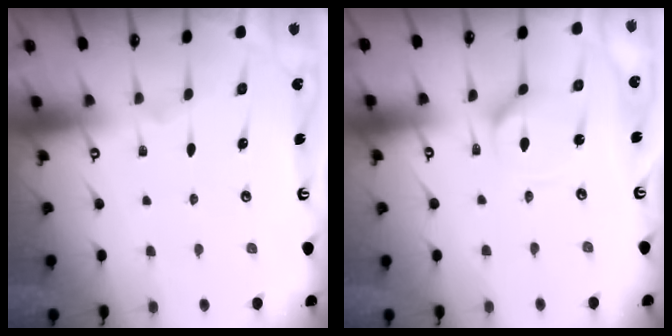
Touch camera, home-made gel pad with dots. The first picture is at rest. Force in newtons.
{"total": 4.2, "press": 4.2, "slide": 0.4}